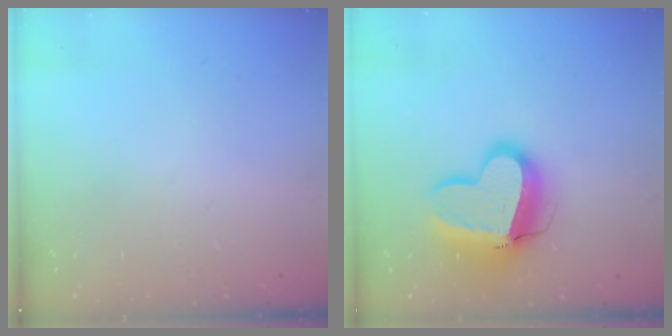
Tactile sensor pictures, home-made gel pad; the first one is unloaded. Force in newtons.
{"total": 15.5, "press": 15.3, "slide": 2.2}